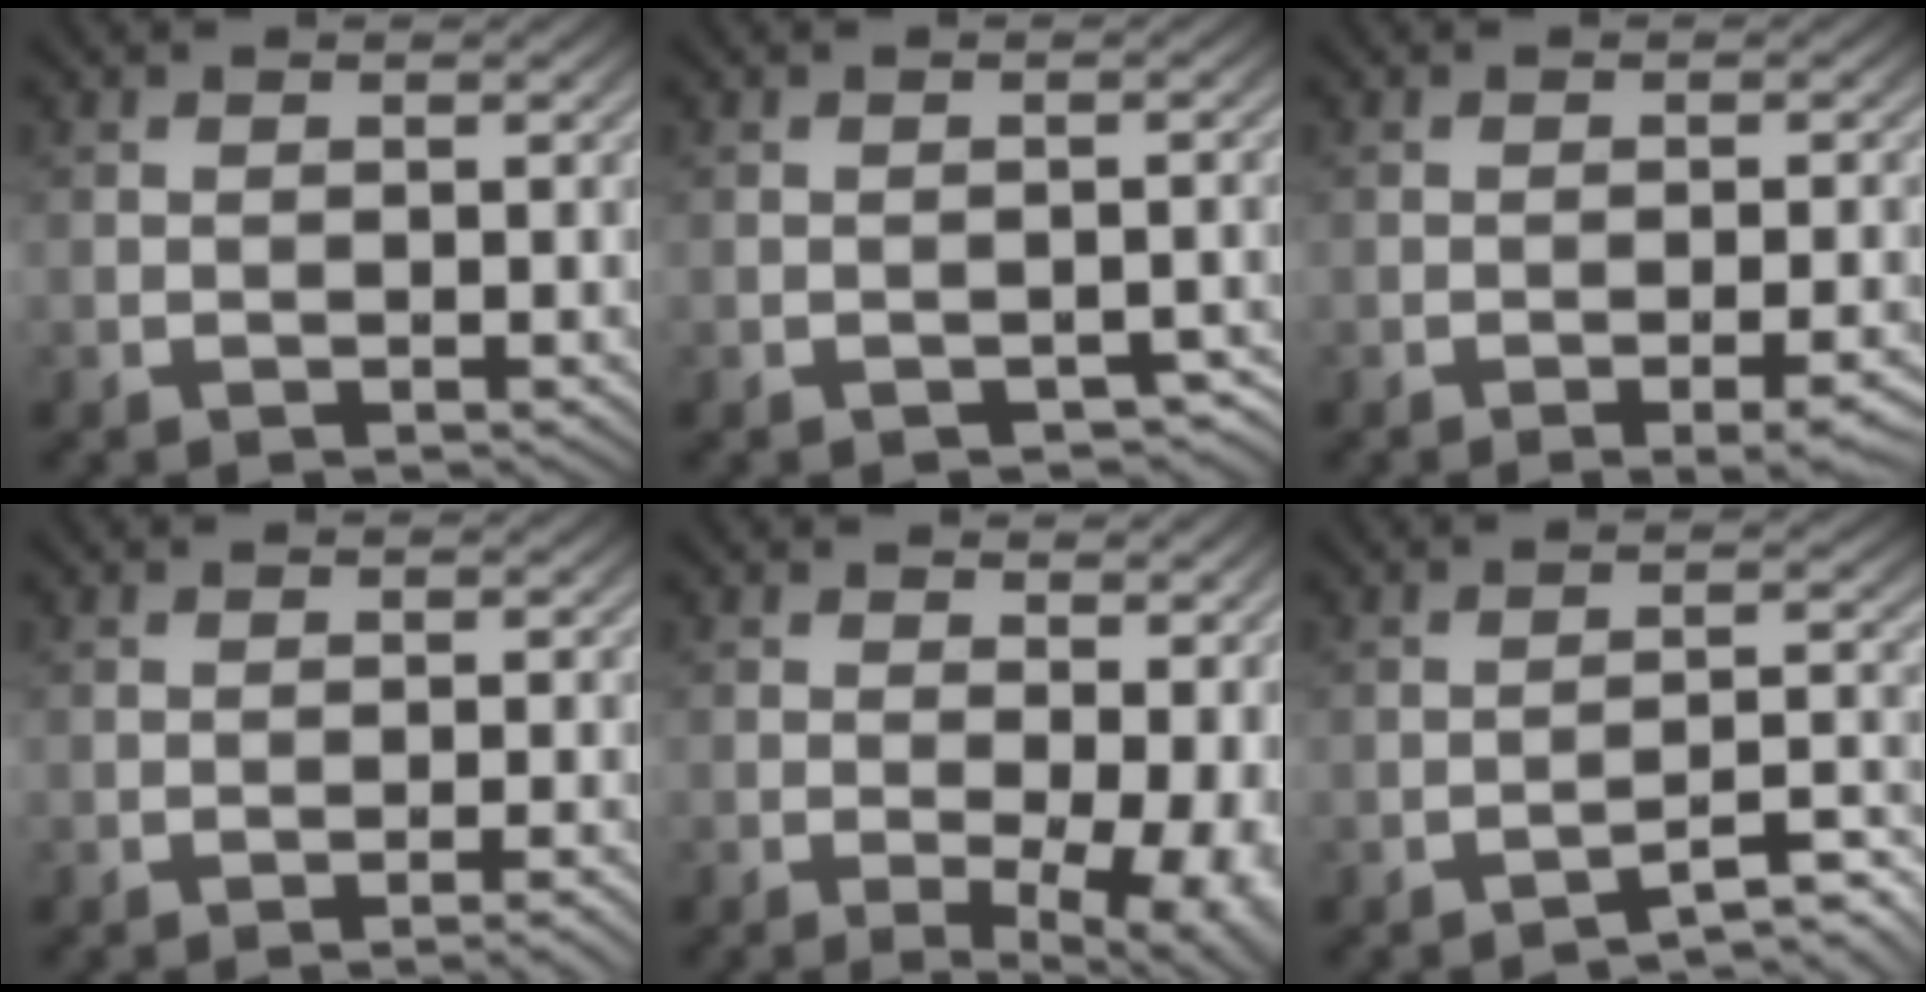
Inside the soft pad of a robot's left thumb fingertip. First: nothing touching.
{"total": 2.6, "force": [-1.6, 1.3, 1.5], "torque": [-0.020, -0.005, -0.013]}
{"total": 3.6, "force": [-2.1, 0.7, 2.8], "torque": [-0.040, 0.008, -0.027]}
{"total": 1.7, "force": [-1.0, 0.2, 1.3], "torque": [-0.012, 0.005, -0.021]}
{"total": 9.1, "force": [-1.3, 4.0, 8.1], "torque": [-0.097, -0.004, -0.010]}
{"total": 4.8, "force": [-4.0, 0.5, 2.7], "torque": [-0.035, 0.015, -0.062]}